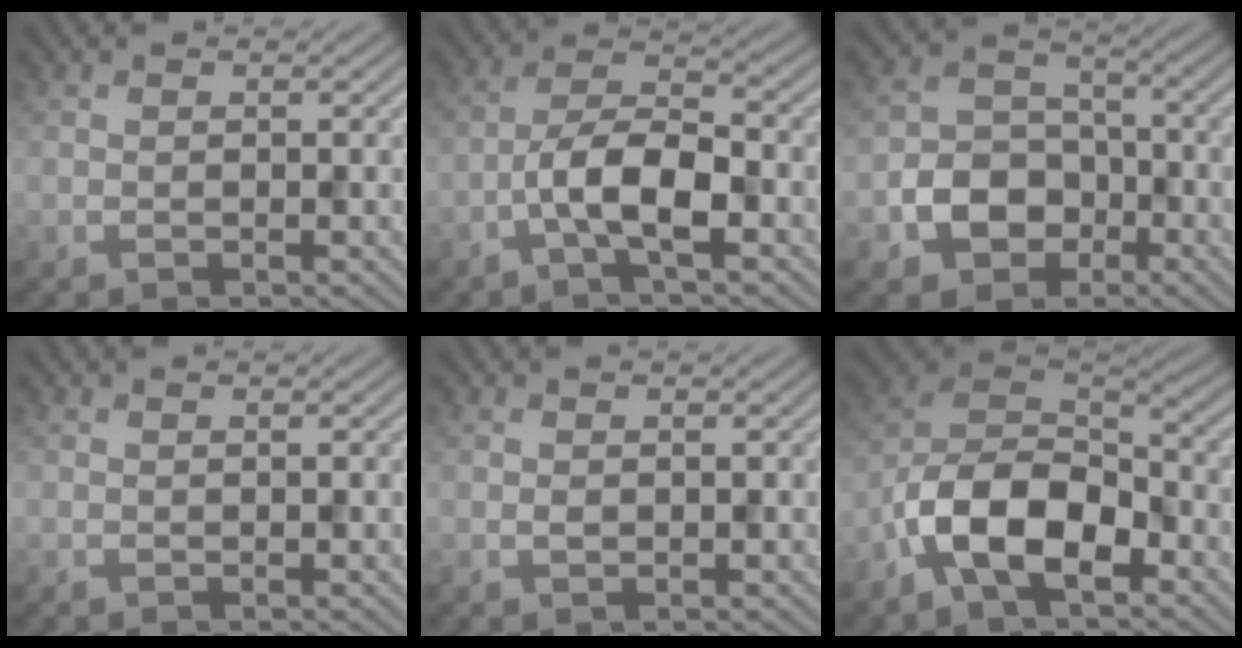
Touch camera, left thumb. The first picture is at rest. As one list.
[{"total": 7.2, "force": [-2.9, 2.4, 6.1], "torque": [-0.113, 0.014, -0.066]}, {"total": 7.5, "force": [-3.1, 5.8, 3.5], "torque": [-0.072, -0.005, -0.066]}, {"total": 0.0}, {"total": 0.6, "force": [0.0, 0.4, 0.4], "torque": [-0.008, -0.002, -0.001]}, {"total": 11.8, "force": [-5.8, 6.2, 8.2], "torque": [-0.165, -0.001, -0.131]}]